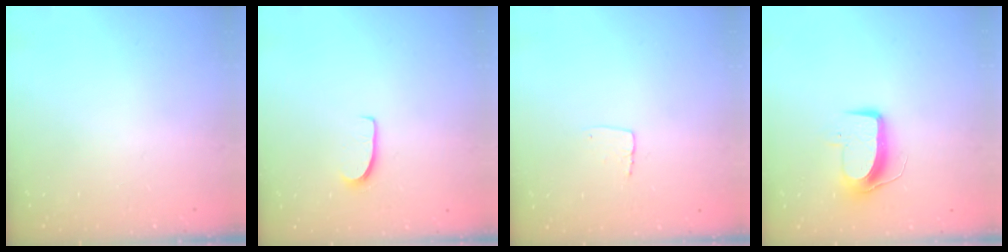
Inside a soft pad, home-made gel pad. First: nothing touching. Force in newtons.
{"total": 5.8, "press": 5.7, "slide": 0.5}
{"total": 4.0, "press": 4.0, "slide": 0.3}
{"total": 9.7, "press": 9.7, "slide": 0.3}